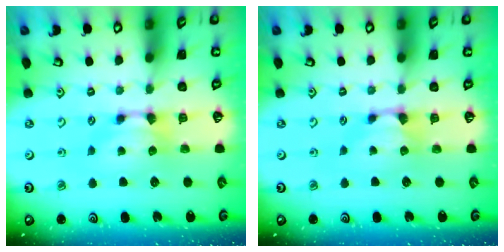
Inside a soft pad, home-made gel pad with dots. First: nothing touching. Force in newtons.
{"total": 0.8, "press": 0.2, "slide": 0.8}